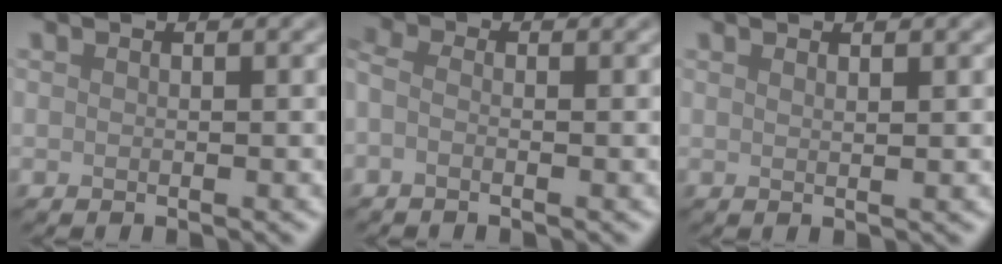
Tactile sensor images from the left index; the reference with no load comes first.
{"total": 1.6, "force": [-0.3, 1.1, 1.2], "torque": [-0.024, 0.000, -0.018]}
{"total": 1.2, "force": [0.8, 0.3, 0.8], "torque": [-0.006, 0.002, 0.005]}